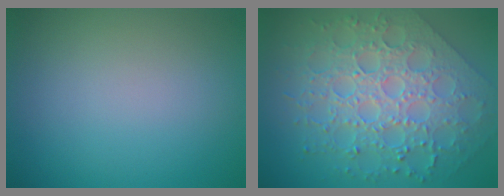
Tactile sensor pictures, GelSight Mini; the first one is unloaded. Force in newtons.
{"total": 8.4, "press": 6.1, "slide": 5.8}